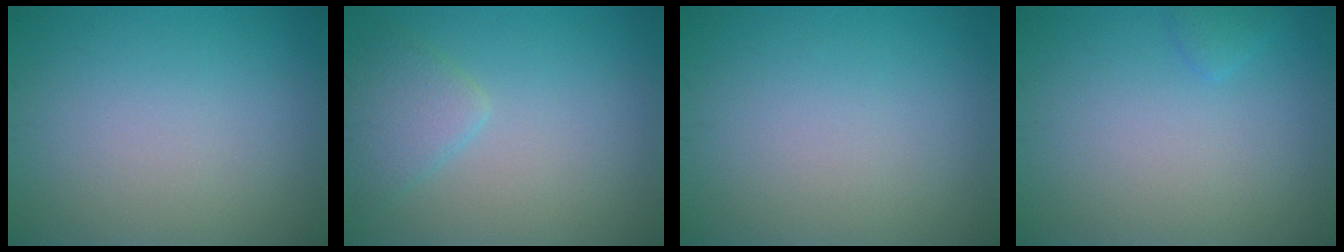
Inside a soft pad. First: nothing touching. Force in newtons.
{"total": 2.5, "press": 2.5, "slide": 0.2}
{"total": 0.0}
{"total": 0.9, "press": 0.9, "slide": 0.1}